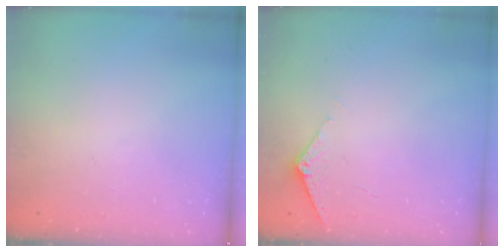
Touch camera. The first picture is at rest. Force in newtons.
{"total": 2.9, "press": 2.9, "slide": 0.3}